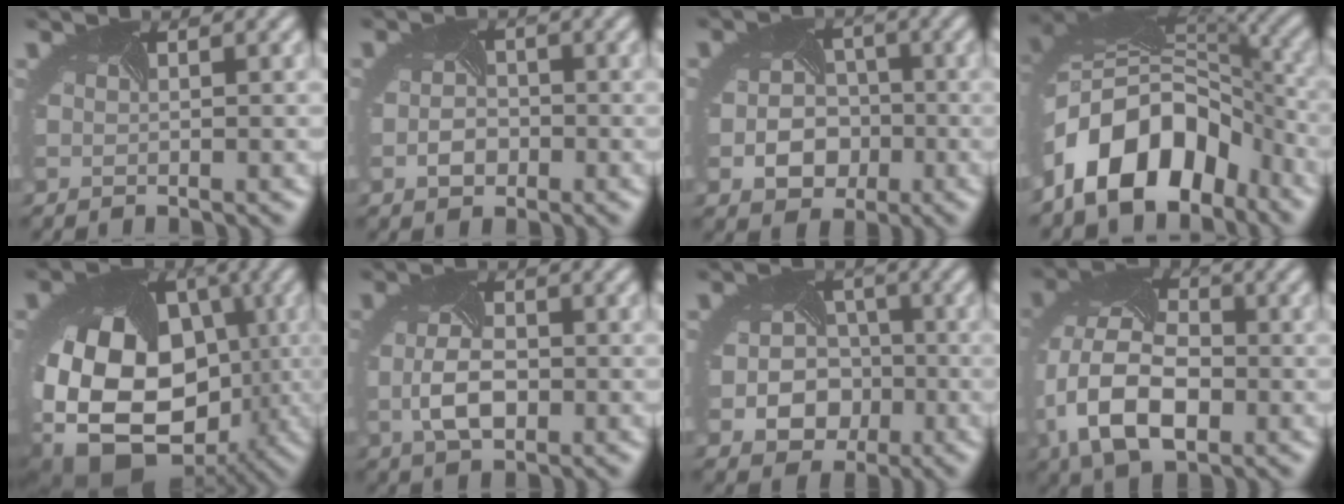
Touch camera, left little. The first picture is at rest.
{"total": 2.1, "force": [-1.3, 1.4, 0.9], "torque": [-0.026, -0.002, -0.021]}
{"total": 5.4, "force": [-1.9, 4.3, 2.6], "torque": [-0.040, -0.013, -0.021]}
{"total": 11.4, "force": [-5.8, 7.1, 6.8], "torque": [-0.132, 0.008, -0.103]}
{"total": 20.4, "force": [-6.0, 15.6, 11.7], "torque": [-0.236, -0.056, -0.099]}
{"total": 4.2, "force": [-1.1, 2.5, 3.2], "torque": [-0.082, -0.004, -0.013]}
{"total": 6.4, "force": [-2.2, 5.3, 3.0], "torque": [-0.037, -0.020, -0.031]}
{"total": 10.9, "force": [-3.2, 6.8, 7.9], "torque": [-0.186, -0.020, -0.056]}